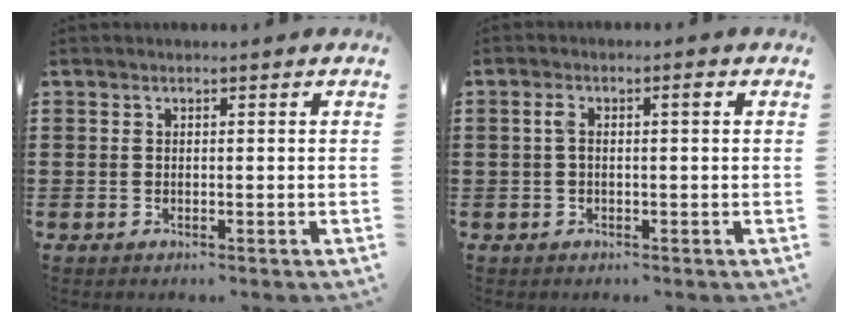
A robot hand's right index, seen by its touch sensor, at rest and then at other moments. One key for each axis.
{"total": 2.3, "fx": 0.1, "fy": 0.5, "fz": 2.2, "tx": -0.042, "ty": 0.004, "tz": -0.002}